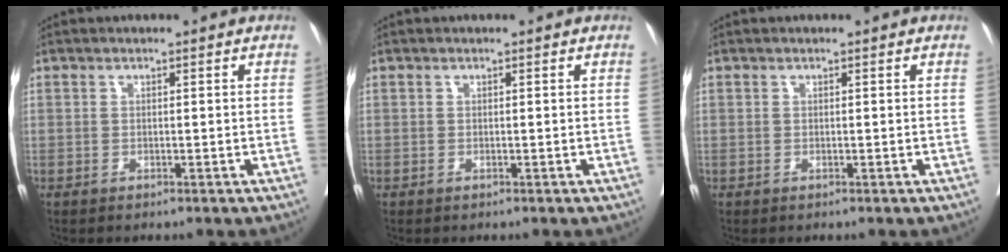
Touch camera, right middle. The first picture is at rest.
{"total": 0.0}
{"total": 0.0}